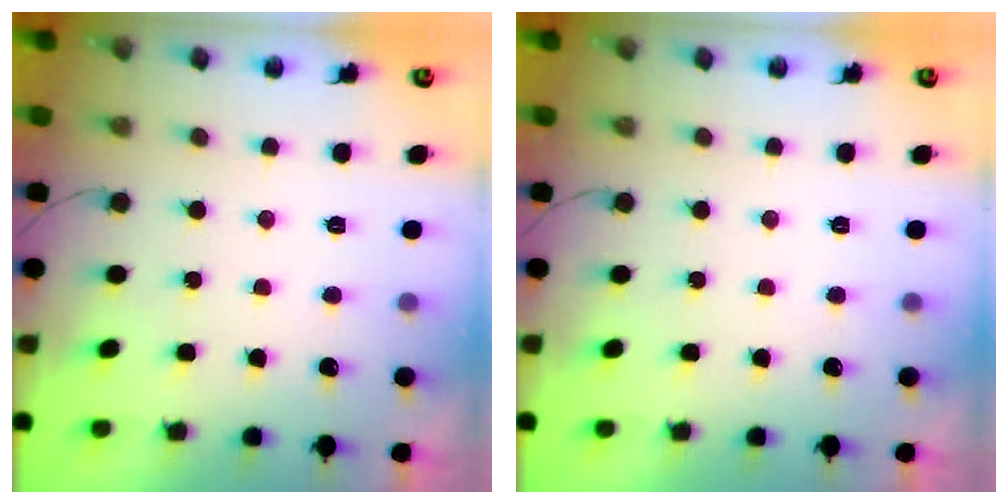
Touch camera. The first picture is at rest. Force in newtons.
{"total": 0.0}